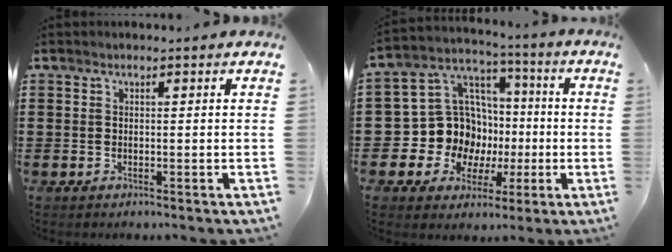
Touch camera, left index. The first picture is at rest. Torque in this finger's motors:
{"motor_torque": [1.08, -0.26, 0.40, 0.08]}